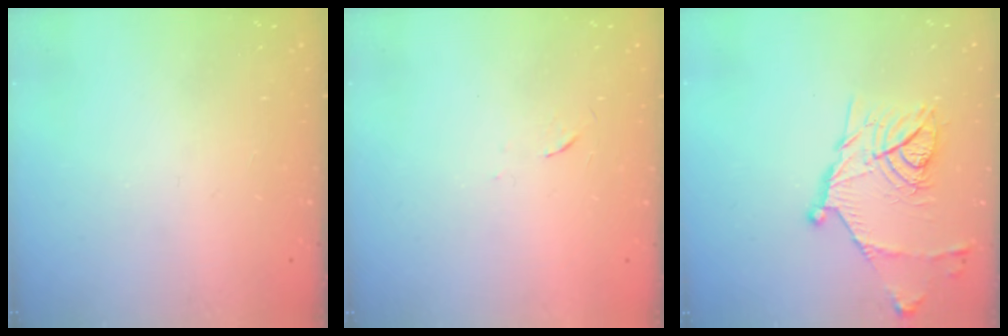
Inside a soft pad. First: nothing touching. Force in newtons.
{"total": 3.7, "press": 3.4, "slide": 1.3}
{"total": 15.9, "press": 15.9, "slide": 0.3}